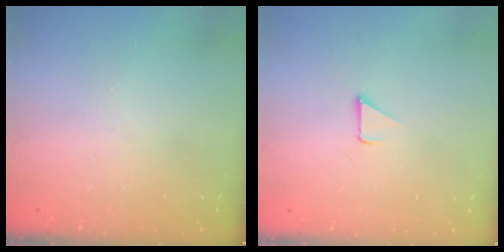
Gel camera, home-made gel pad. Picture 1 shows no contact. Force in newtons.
{"total": 1.6, "press": 1.6, "slide": 0.1}